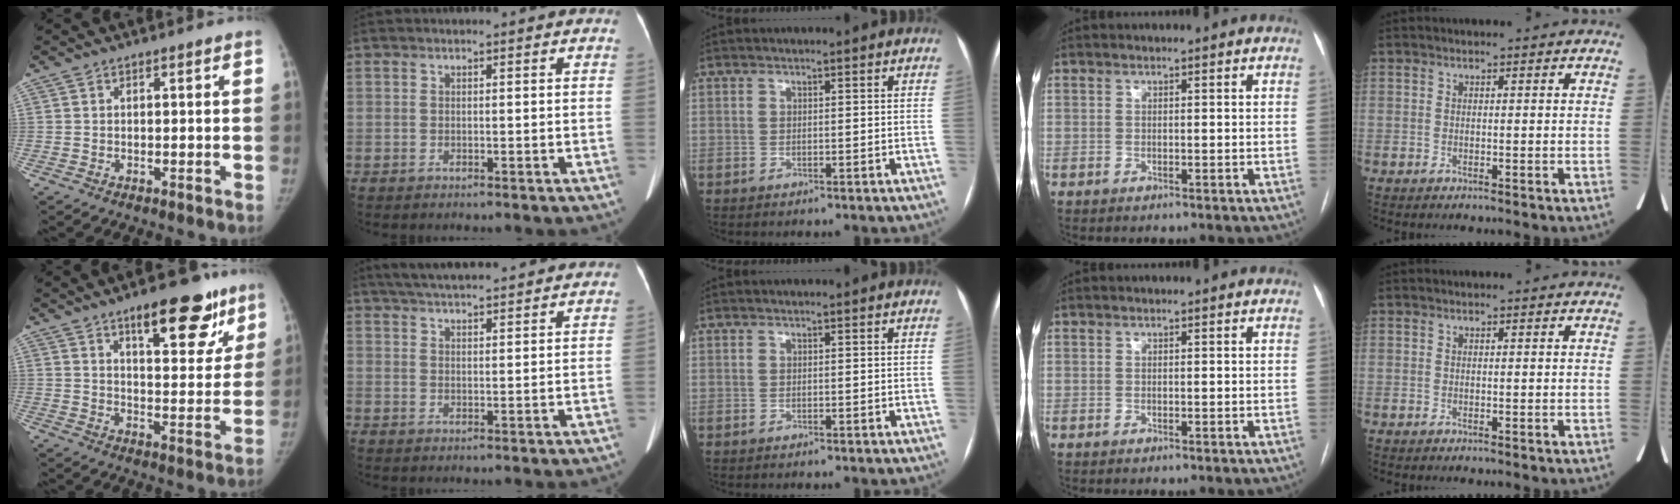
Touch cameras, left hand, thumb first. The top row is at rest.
{"thumb": {"total": 15.3, "force": [9.4, 5.8, 10.6], "torque": [-0.094, -0.042, 0.134]}, "index": {"total": 13.4, "force": [12.0, 1.6, 5.8], "torque": [-0.093, 0.035, 0.174]}}